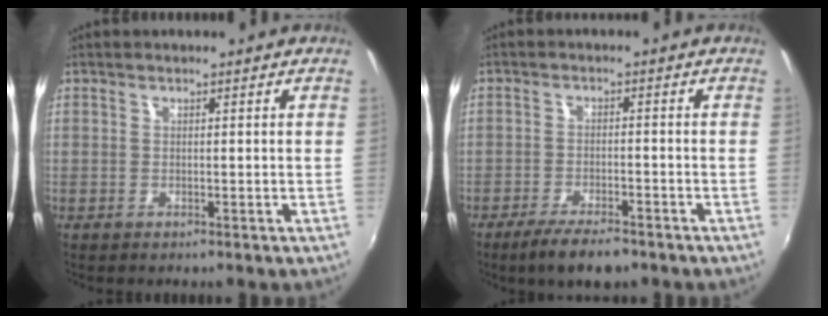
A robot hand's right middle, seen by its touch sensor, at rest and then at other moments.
{"total": 7.2, "force": [-5.5, 1.7, 4.3], "torque": [-0.099, -0.014, -0.094]}